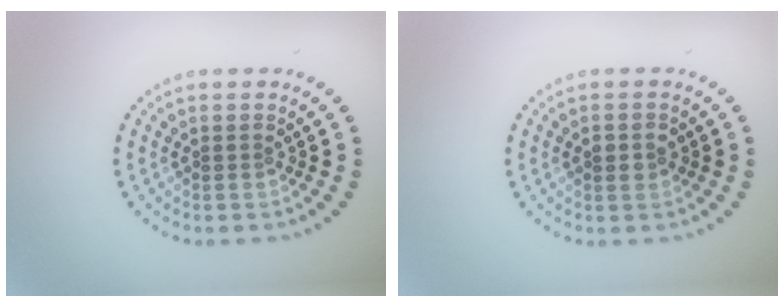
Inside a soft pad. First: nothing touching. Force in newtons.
{"total": 1.9, "press": 1.9, "slide": 0.1}